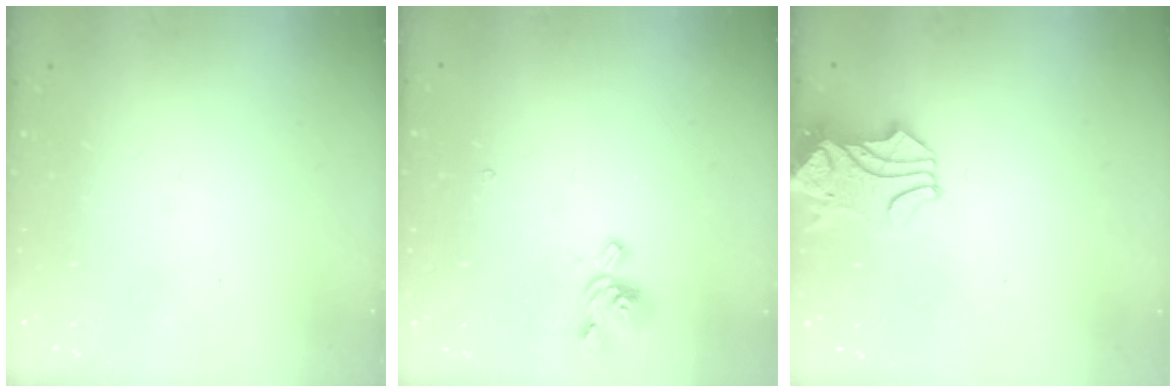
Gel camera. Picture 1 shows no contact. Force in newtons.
{"total": 1.2, "press": 0.2, "slide": 1.2}
{"total": 1.0, "press": 0.4, "slide": 0.9}